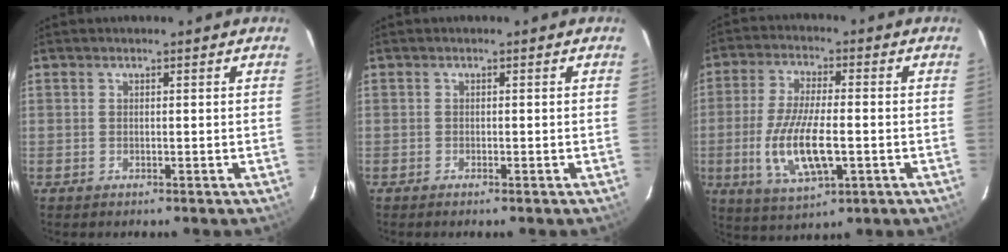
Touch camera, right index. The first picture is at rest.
{"total": 0.7, "force": [-0.6, 0.0, 0.4], "torque": [-0.008, -0.001, -0.011]}
{"total": 12.8, "force": [-2.9, 4.3, 11.7], "torque": [-0.241, -0.014, -0.051]}